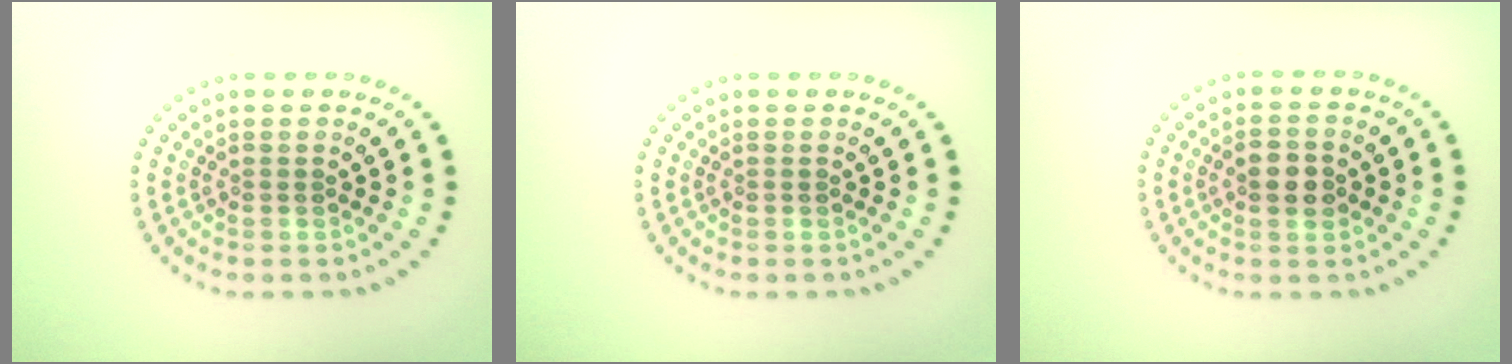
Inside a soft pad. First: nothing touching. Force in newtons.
{"total": 0.0}
{"total": 2.8, "press": 2.8, "slide": 0.1}